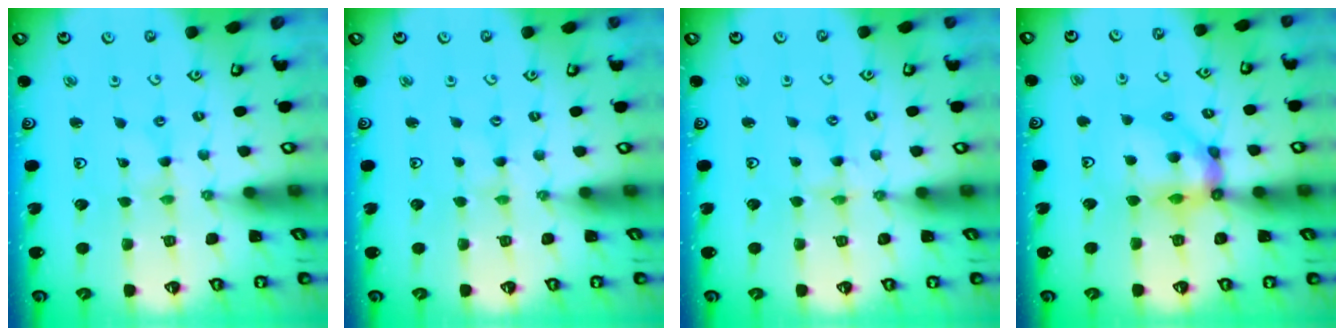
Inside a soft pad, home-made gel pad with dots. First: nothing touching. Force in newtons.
{"total": 0.0}
{"total": 2.0, "press": 2.0, "slide": 0.3}
{"total": 10.9, "press": 10.8, "slide": 1.6}